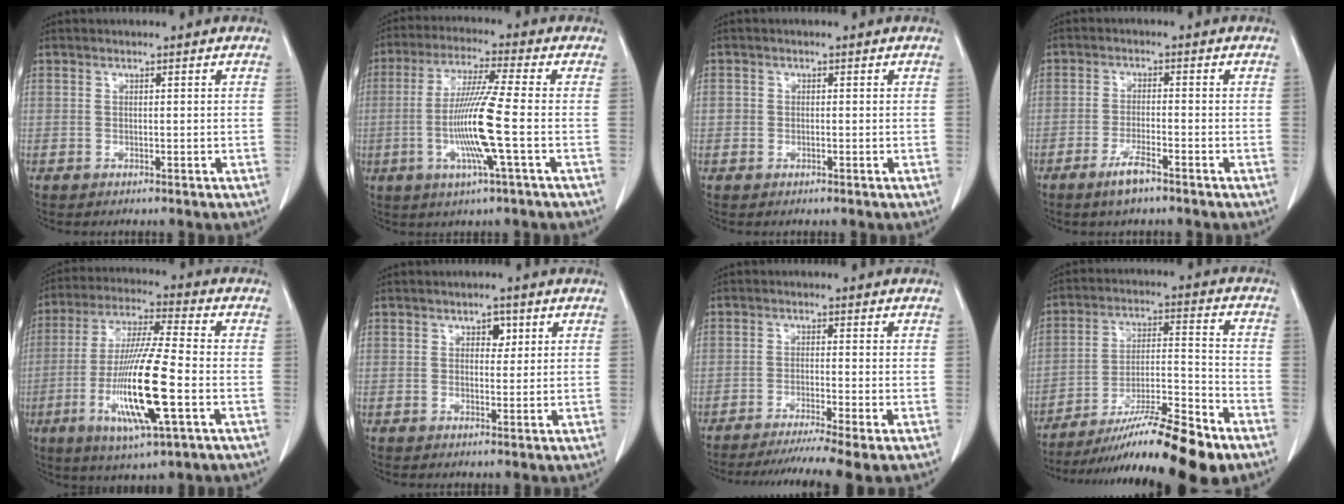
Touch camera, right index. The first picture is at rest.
{"total": 11.2, "force": [-2.2, -1.0, 10.9], "torque": [-0.218, -0.012, -0.049]}
{"total": 1.1, "force": [-0.1, 0.9, 0.5], "torque": [-0.007, 0.005, -0.002]}
{"total": 4.2, "force": [-2.9, 0.5, 3.0], "torque": [-0.061, -0.005, -0.054]}
{"total": 16.3, "force": [-4.5, 1.1, 15.6], "torque": [-0.312, -0.021, -0.080]}
{"total": 2.2, "force": [0.9, 1.4, 1.4], "torque": [-0.015, 0.002, 0.013]}
{"total": 8.9, "force": [-7.1, -1.3, 5.2], "torque": [-0.072, -0.022, -0.110]}
{"total": 17.8, "force": [-13.5, 0.4, 11.5], "torque": [-0.174, -0.011, -0.231]}